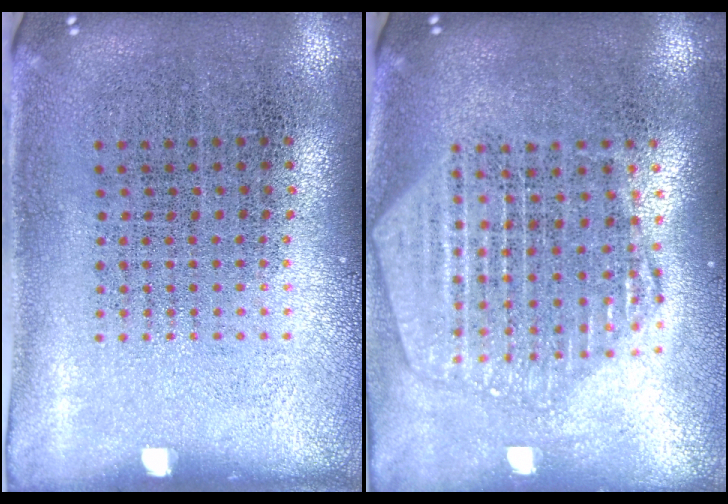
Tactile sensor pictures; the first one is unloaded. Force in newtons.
{"total": 2.3, "press": 2.0, "slide": 1.0}